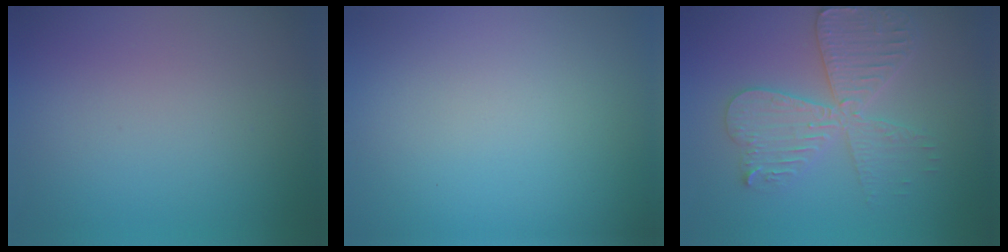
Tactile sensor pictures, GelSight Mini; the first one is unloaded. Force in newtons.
{"total": 0.0}
{"total": 5.7, "press": 5.6, "slide": 0.8}